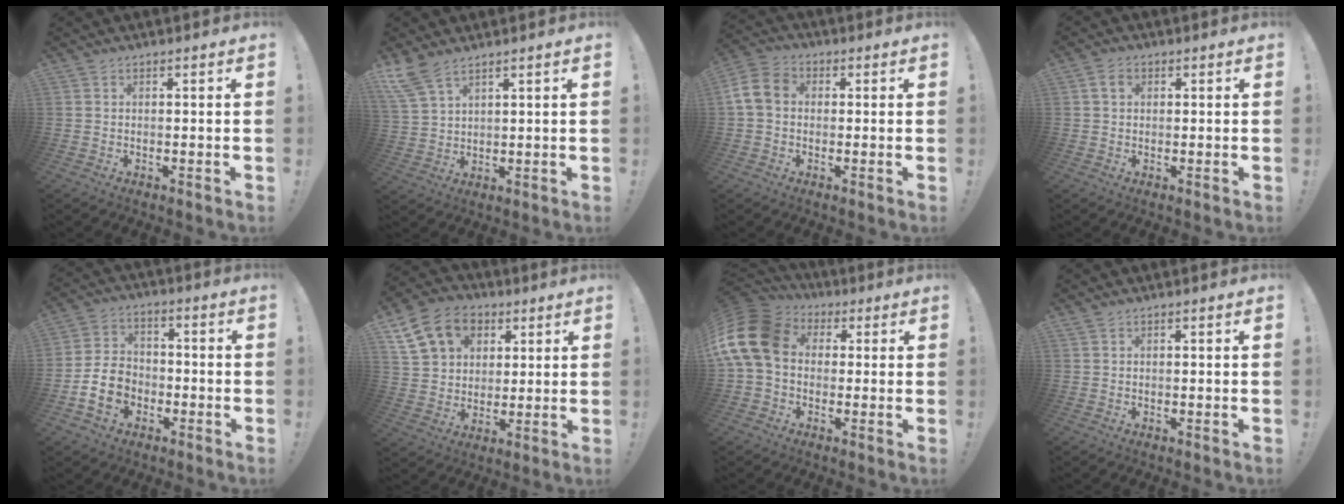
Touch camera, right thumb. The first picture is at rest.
{"total": 7.9, "force": [6.1, 2.7, 4.2], "torque": [-0.097, -0.019, 0.122]}
{"total": 9.0, "force": [0.5, 6.9, 5.8], "torque": [-0.117, 0.016, 0.016]}
{"total": 3.4, "force": [1.2, 2.4, 2.1], "torque": [-0.030, 0.002, 0.020]}
{"total": 10.8, "force": [-4.2, 8.2, 5.6], "torque": [-0.105, 0.032, -0.070]}
{"total": 16.7, "force": [7.3, 12.8, 7.8], "torque": [-0.117, -0.022, 0.144]}
{"total": 16.7, "force": [2.5, 11.9, 11.4], "torque": [-0.229, 0.010, 0.052]}
{"total": 0.6, "force": [0.4, 0.0, 0.4], "torque": [-0.012, 0.001, 0.009]}